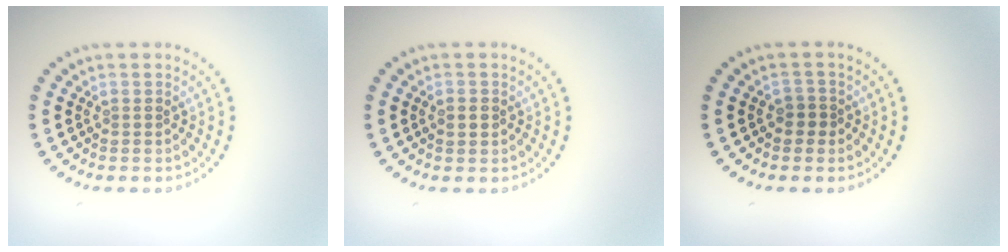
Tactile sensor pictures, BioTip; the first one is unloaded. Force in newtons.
{"total": 1.2, "press": 1.1, "slide": 0.1}
{"total": 1.3, "press": 1.1, "slide": 0.6}